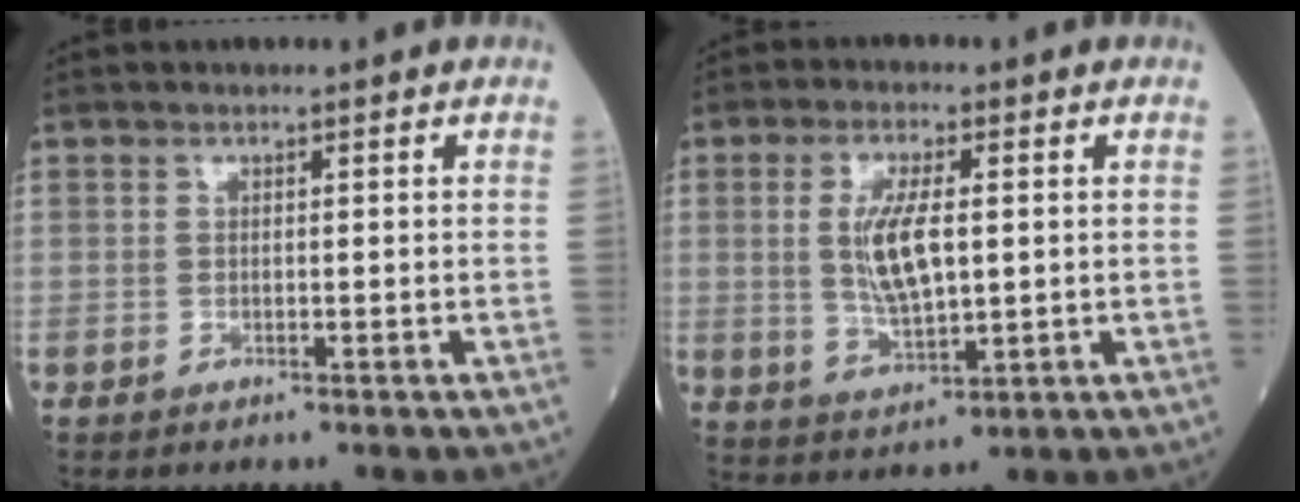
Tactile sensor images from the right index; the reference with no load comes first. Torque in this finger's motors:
{"motor_torque": [0.29, -0.02, 0.21, 0.09]}